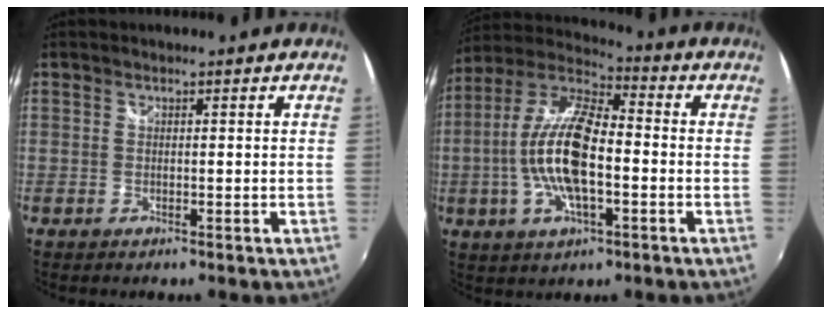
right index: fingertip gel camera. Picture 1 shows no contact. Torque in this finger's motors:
{"motor_torque": [2.14, 0.00, 1.05, 0.21]}